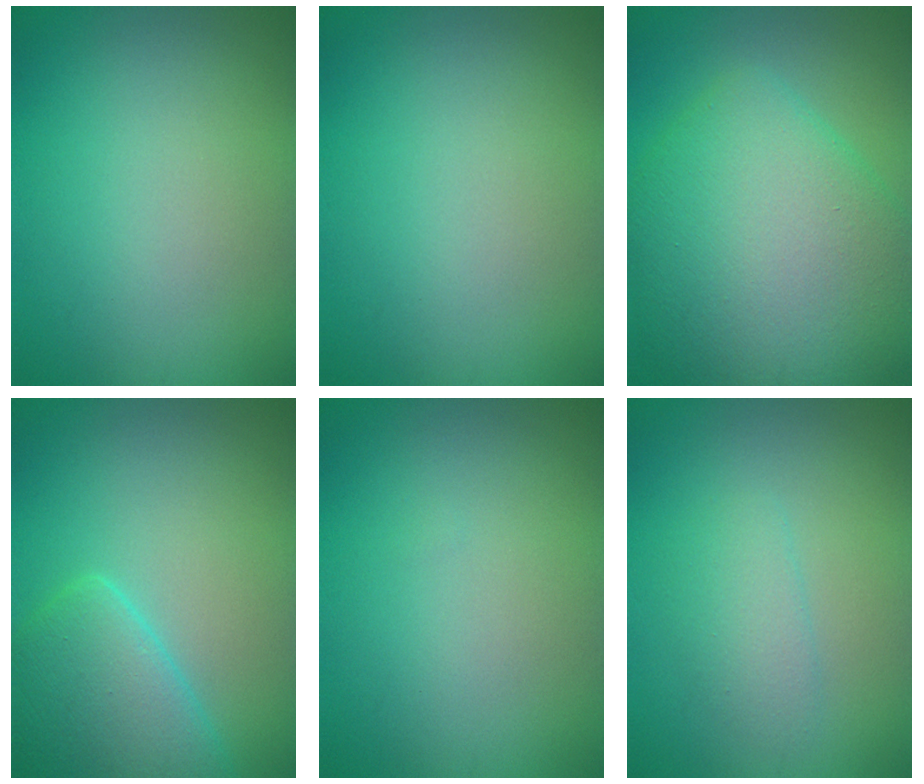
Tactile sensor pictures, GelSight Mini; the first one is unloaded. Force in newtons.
{"total": 0.0}
{"total": 10.7, "press": 10.7, "slide": 0.4}
{"total": 5.6, "press": 5.6, "slide": 0.2}
{"total": 0.0}
{"total": 1.8, "press": 1.8, "slide": 0.2}